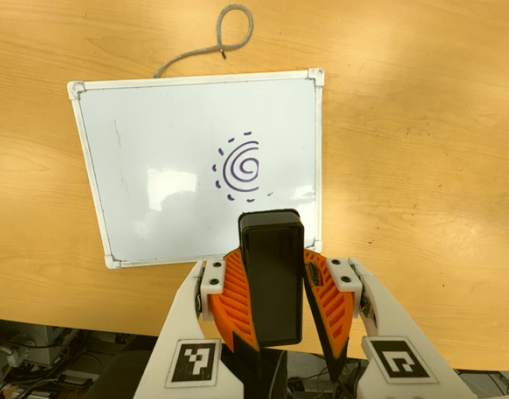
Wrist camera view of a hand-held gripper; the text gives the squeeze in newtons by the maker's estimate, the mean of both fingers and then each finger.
{"total": 10.7, "left": 10.9, "right": 10.4}